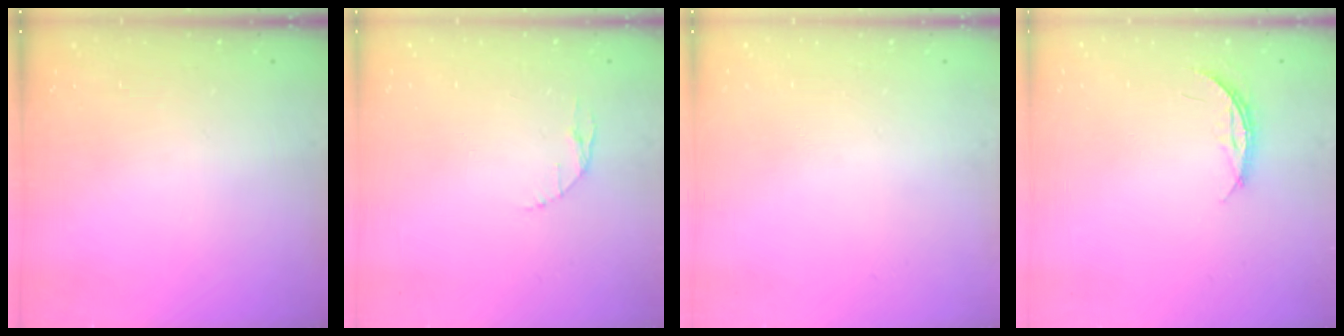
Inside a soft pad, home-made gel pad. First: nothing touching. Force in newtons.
{"total": 2.9, "press": 2.9, "slide": 0.4}
{"total": 0.0}
{"total": 3.8, "press": 3.8, "slide": 0.3}